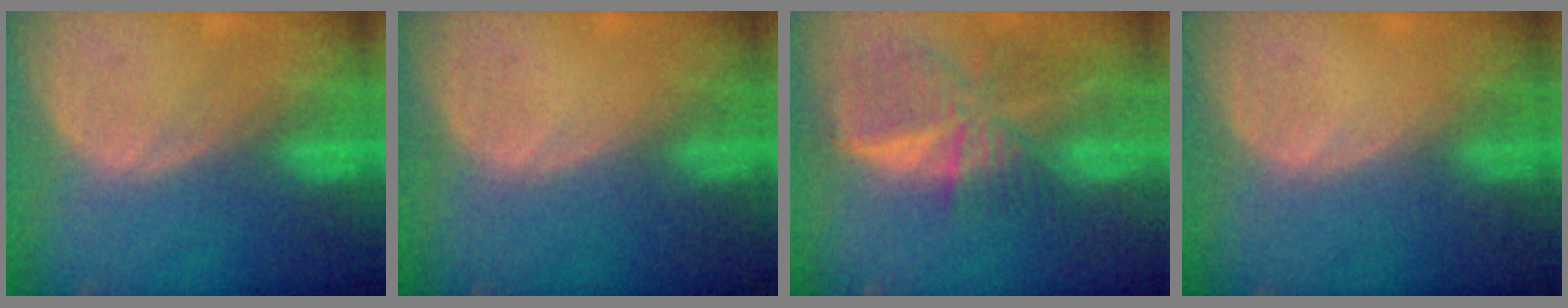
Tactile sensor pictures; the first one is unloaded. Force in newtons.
{"total": 0.0}
{"total": 9.5, "press": 8.4, "slide": 4.6}
{"total": 0.0}